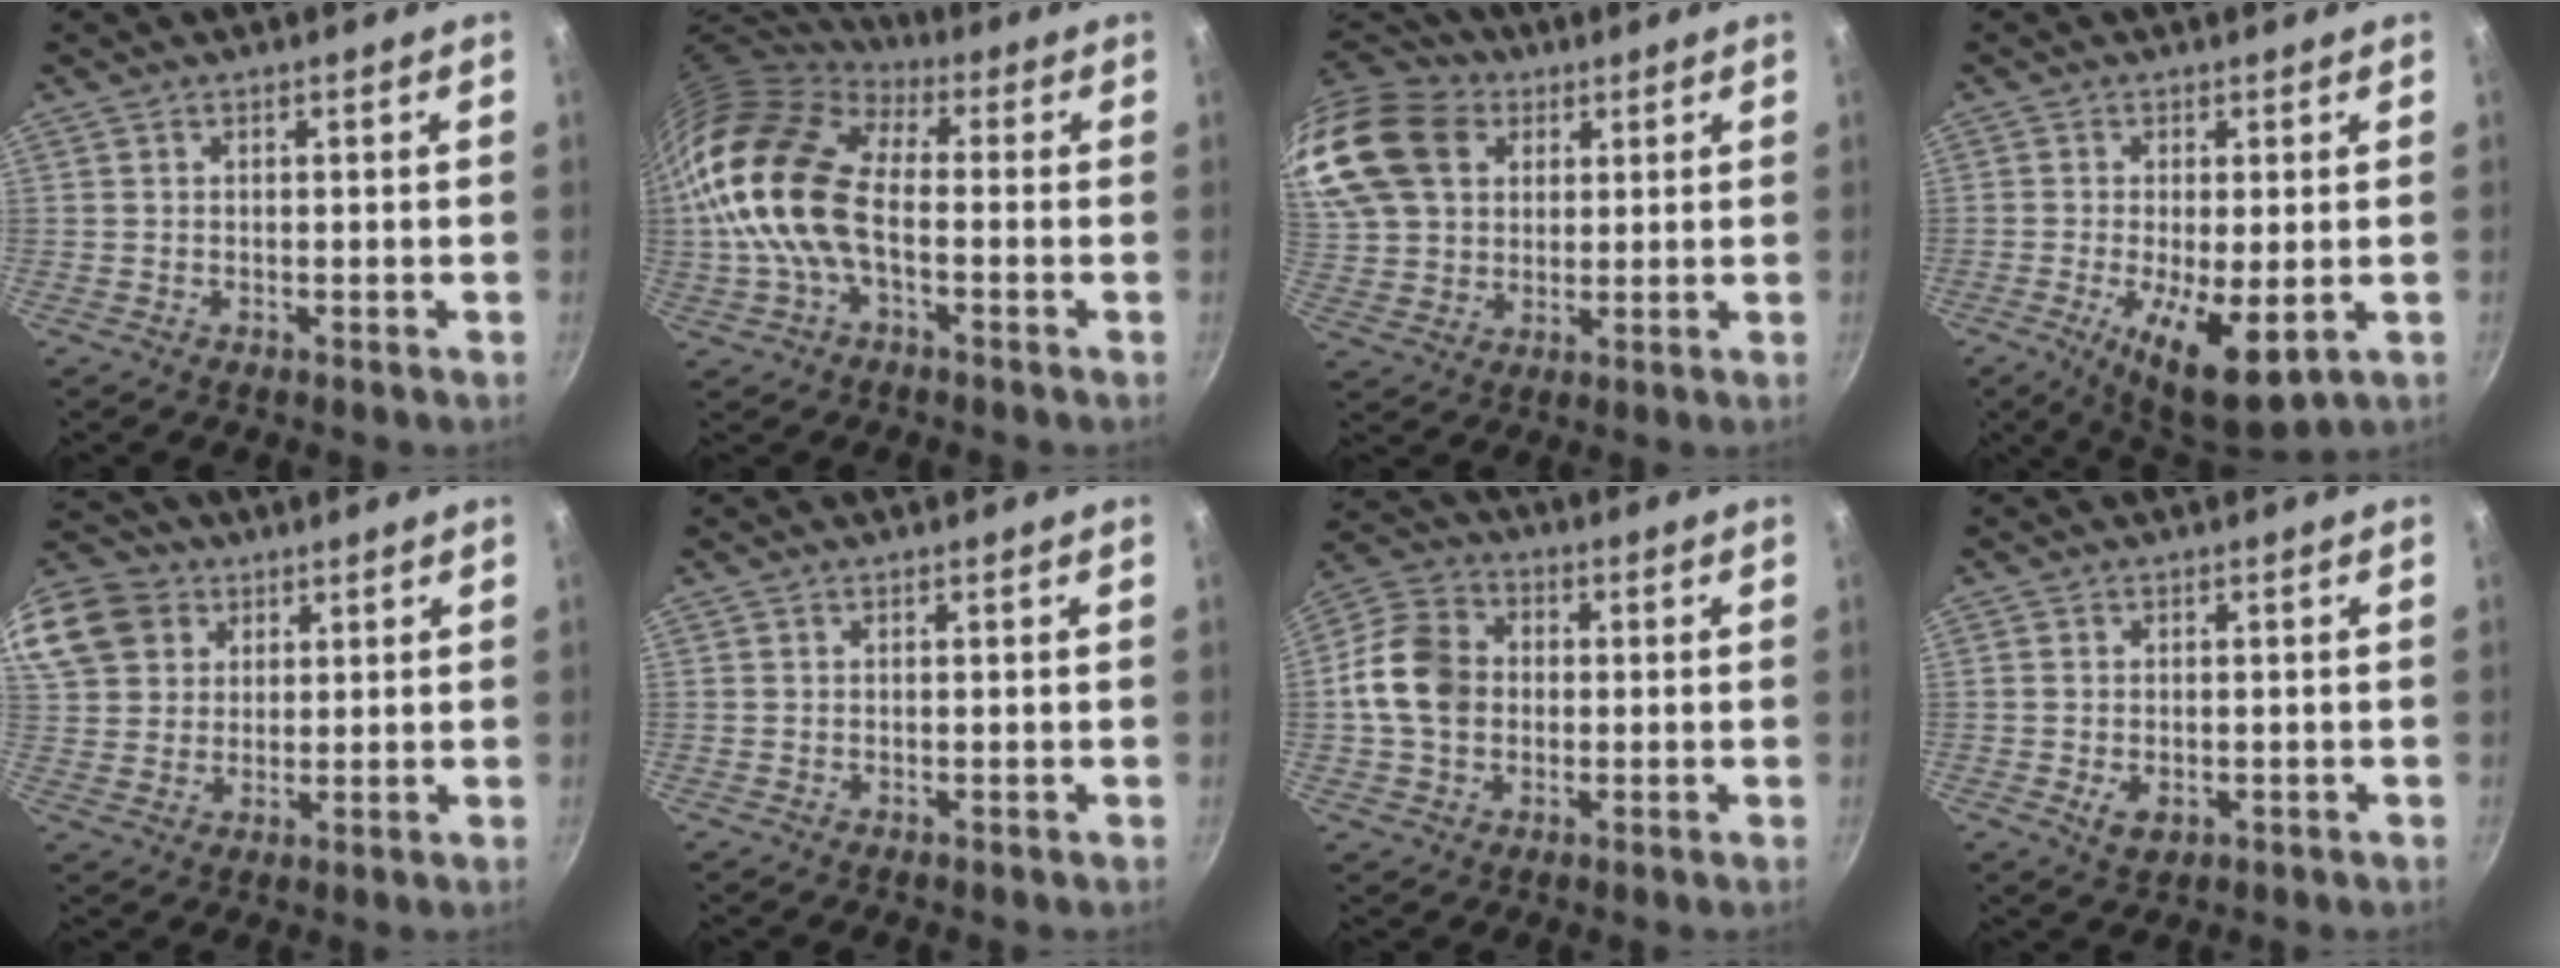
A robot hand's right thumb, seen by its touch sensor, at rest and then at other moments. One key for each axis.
{"total": 17.2, "fx": -1.1, "fy": 10.0, "fz": 14.0, "tx": -0.248, "ty": 0.022, "tz": -0.034}
{"total": 24.2, "fx": 10.1, "fy": 17.9, "fz": 12.7, "tx": -0.287, "ty": 0.021, "tz": 0.190}
{"total": 11.0, "fx": -2.5, "fy": 3.7, "fz": 10.0, "tx": -0.167, "ty": -0.011, "tz": -0.031}
{"total": 17.3, "fx": 7.6, "fy": 13.7, "fz": 7.2, "tx": -0.160, "ty": 0.023, "tz": 0.144}
{"total": 0.0}
{"total": 11.5, "fx": -0.2, "fy": 9.1, "fz": 7.0, "tx": -0.109, "ty": 0.018, "tz": -0.020}
{"total": 3.5, "fx": -0.9, "fy": 2.4, "fz": 2.4, "tx": -0.039, "ty": -0.004, "tz": -0.011}